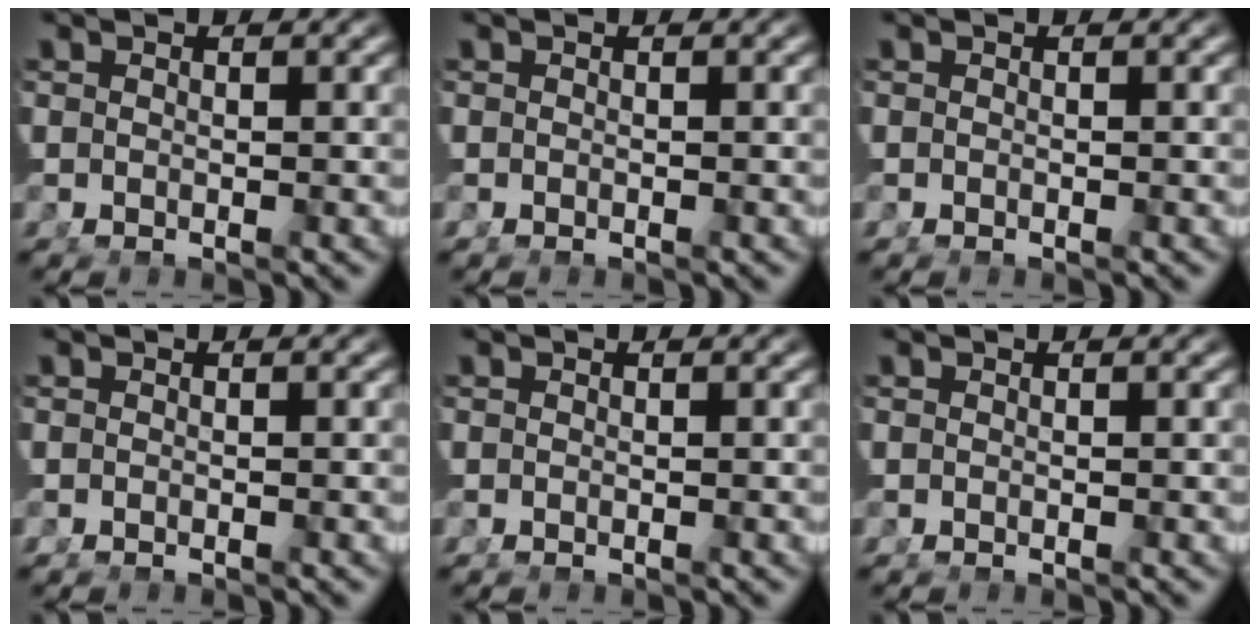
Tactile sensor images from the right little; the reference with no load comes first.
{"total": 0.0}
{"total": 0.0}
{"total": 0.0}
{"total": 0.0}
{"total": 0.0}